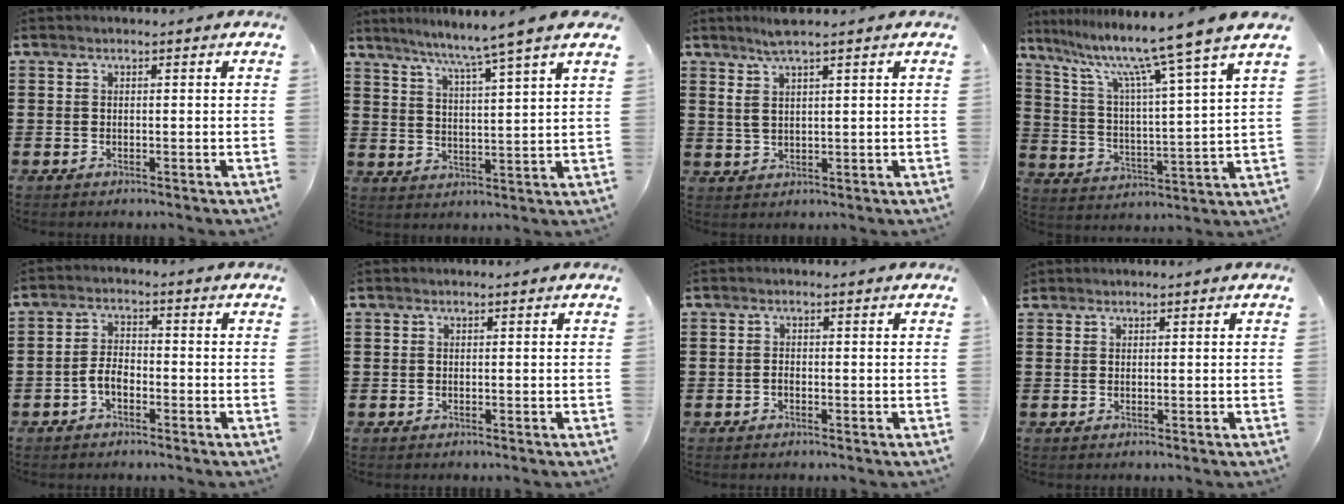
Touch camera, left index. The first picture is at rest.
{"total": 5.7, "force": [4.7, -1.5, 2.7], "torque": [-0.072, -0.037, 0.073]}
{"total": 3.9, "force": [2.3, 0.6, 3.0], "torque": [-0.064, 0.003, 0.041]}
{"total": 11.0, "force": [9.1, -1.3, 6.0], "torque": [-0.153, -0.060, 0.141]}
{"total": 3.3, "force": [-1.7, 1.6, 2.3], "torque": [-0.057, 0.002, -0.038]}
{"total": 0.0}
{"total": 0.7, "force": [-0.5, 0.4, 0.4], "torque": [-0.012, -0.003, -0.009]}
{"total": 0.7, "force": [0.6, 0.3, 0.1], "torque": [-0.004, 0.001, 0.012]}